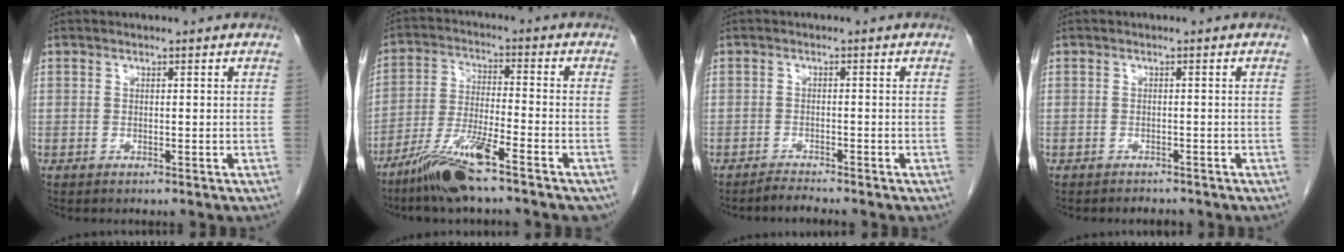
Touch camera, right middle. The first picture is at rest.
{"total": 11.8, "force": [-8.3, 1.1, 8.3], "torque": [-0.156, -0.023, -0.149]}
{"total": 1.7, "force": [-1.6, -0.4, 0.1], "torque": [-0.008, -0.009, -0.031]}
{"total": 1.5, "force": [-1.4, 0.5, 0.1], "torque": [-0.007, -0.004, -0.019]}